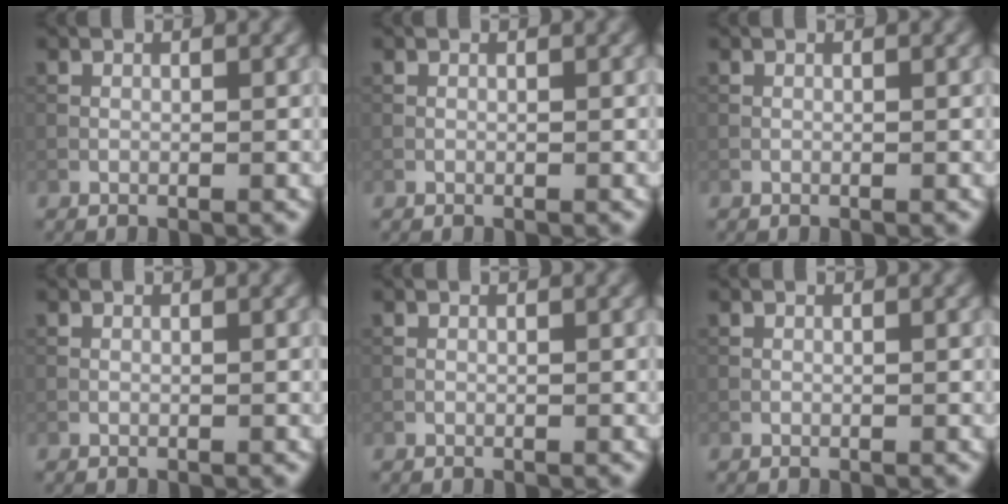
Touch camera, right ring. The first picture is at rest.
{"total": 0.0}
{"total": 0.0}
{"total": 0.0}
{"total": 0.0}
{"total": 0.0}